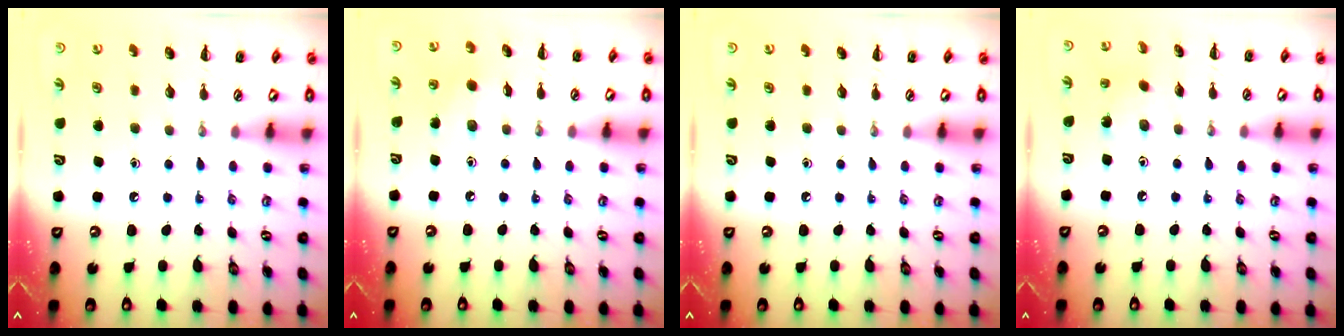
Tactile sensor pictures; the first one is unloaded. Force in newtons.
{"total": 2.9, "press": 2.8, "slide": 0.6}
{"total": 0.0}
{"total": 1.6, "press": 1.5, "slide": 0.6}